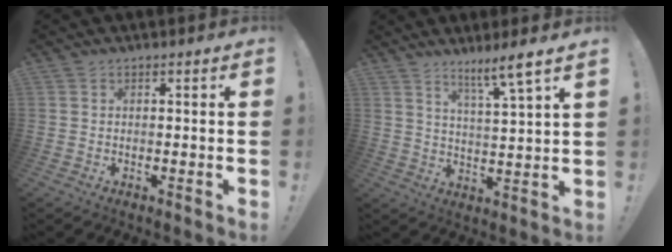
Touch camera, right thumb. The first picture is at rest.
{"total": 7.6, "force": [5.5, -0.8, 5.1], "torque": [-0.072, -0.043, 0.084]}